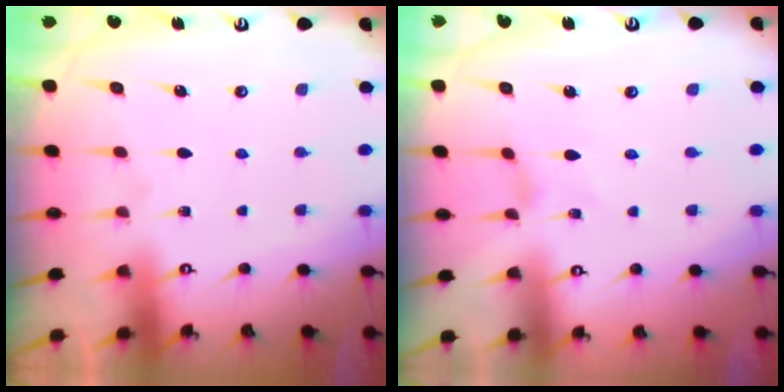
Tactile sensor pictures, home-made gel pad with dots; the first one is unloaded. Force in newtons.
{"total": 0.0}